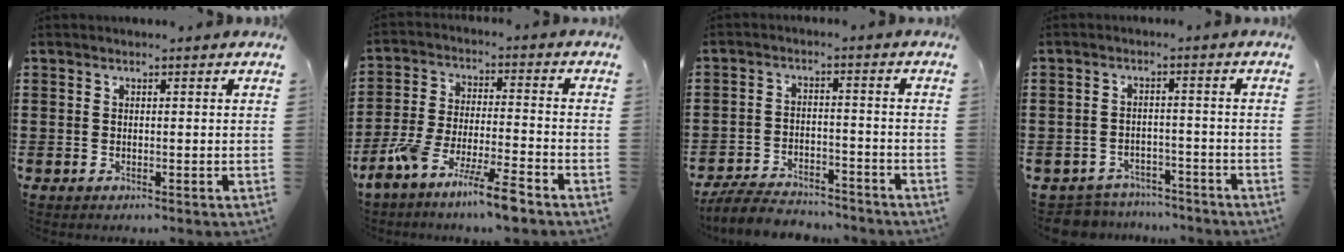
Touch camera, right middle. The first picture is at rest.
{"total": 9.0, "force": [-7.4, 0.1, 5.2], "torque": [-0.107, 0.000, -0.145]}
{"total": 5.6, "force": [-5.4, 0.9, 1.4], "torque": [-0.034, 0.004, -0.106]}
{"total": 4.2, "force": [-4.1, 0.7, -0.2], "torque": [-0.012, 0.000, -0.089]}